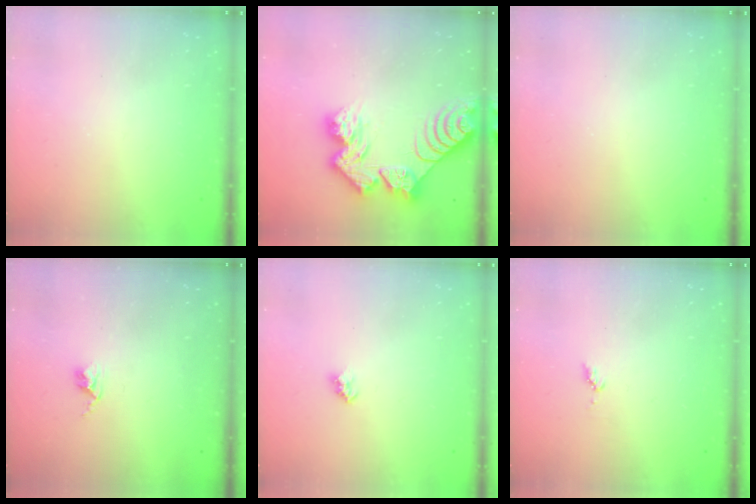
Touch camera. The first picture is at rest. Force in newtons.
{"total": 15.1, "press": 15.0, "slide": 1.4}
{"total": 0.0}
{"total": 2.4, "press": 2.4, "slide": 0.3}
{"total": 2.4, "press": 2.4, "slide": 0.2}
{"total": 4.4, "press": 4.3, "slide": 0.4}